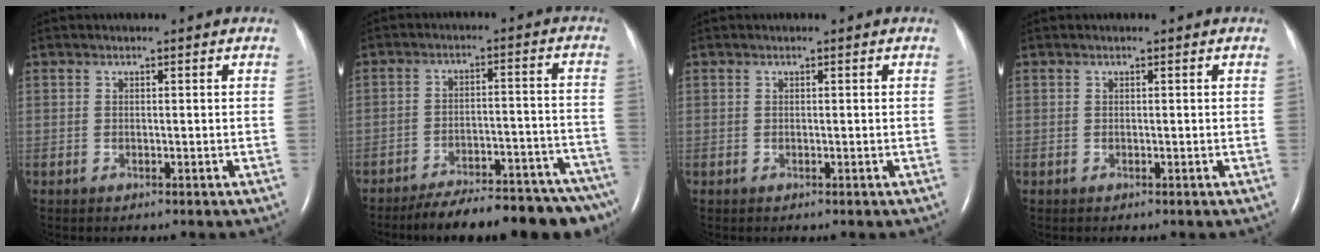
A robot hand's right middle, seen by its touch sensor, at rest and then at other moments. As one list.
[{"total": 19.5, "force": [-17.0, 3.2, 9.0], "torque": [-0.071, 0.012, -0.225]}, {"total": 0.0}, {"total": 0.0}]